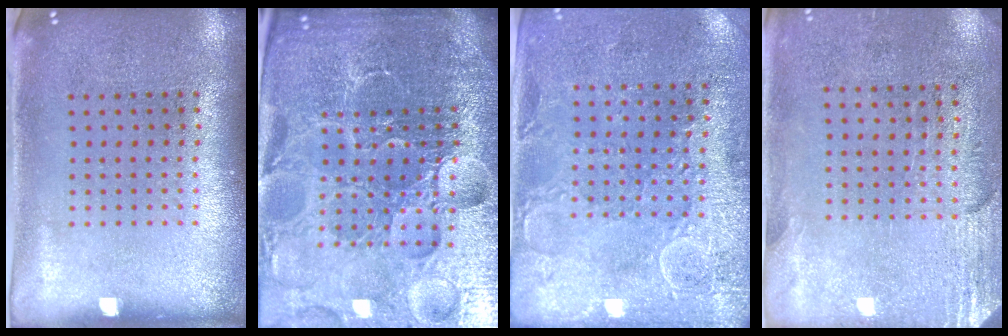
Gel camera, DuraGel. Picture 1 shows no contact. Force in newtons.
{"total": 6.9, "press": 6.0, "slide": 3.2}
{"total": 2.7, "press": 2.6, "slide": 0.8}
{"total": 2.8, "press": 2.5, "slide": 1.4}